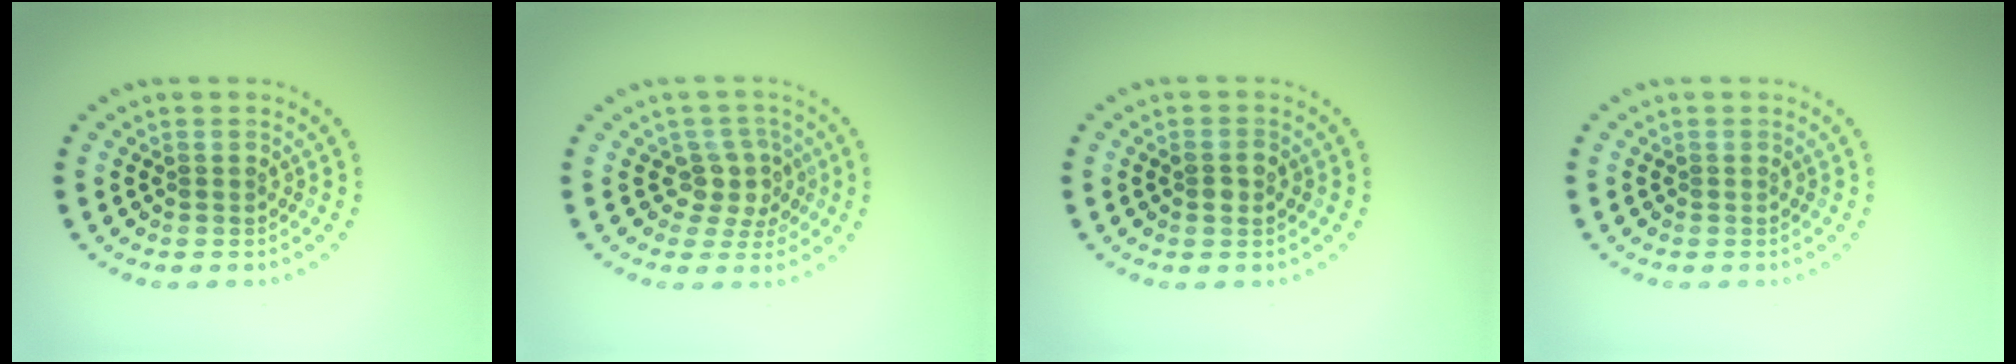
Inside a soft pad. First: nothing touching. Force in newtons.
{"total": 2.9, "press": 2.3, "slide": 1.8}
{"total": 1.4, "press": 1.4, "slide": 0.3}
{"total": 0.0}